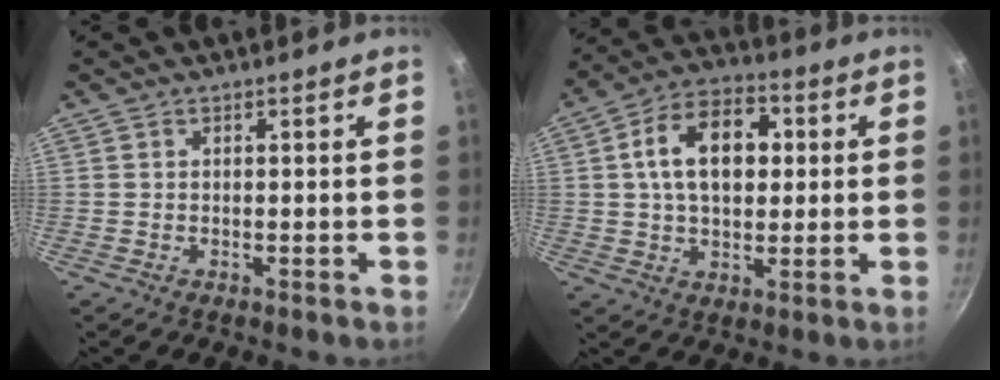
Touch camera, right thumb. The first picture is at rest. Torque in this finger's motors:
{"motor_torque": [-0.45, 2.15, 1.44, 0.20, 0.14]}